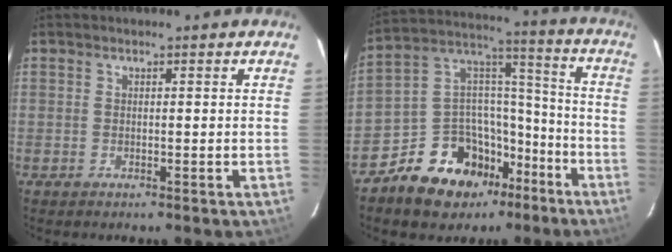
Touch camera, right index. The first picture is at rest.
{"total": 16.1, "force": [-10.4, 10.6, 6.0], "torque": [-0.126, 0.063, -0.155]}